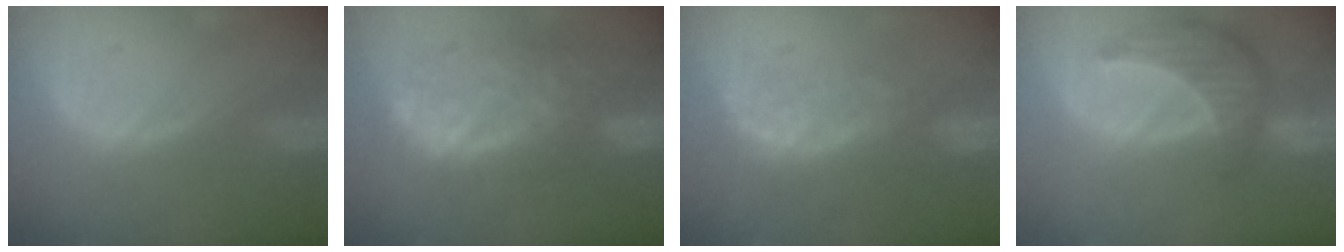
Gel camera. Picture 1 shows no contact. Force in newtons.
{"total": 11.8, "press": 9.8, "slide": 6.6}
{"total": 8.0, "press": 7.5, "slide": 2.8}
{"total": 8.7, "press": 7.9, "slide": 3.7}